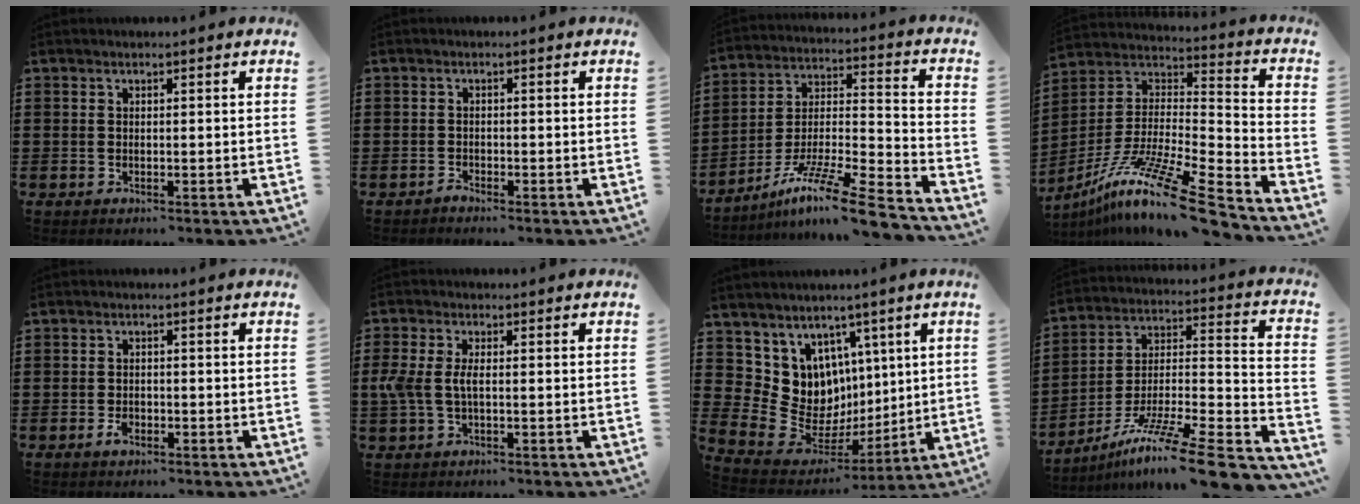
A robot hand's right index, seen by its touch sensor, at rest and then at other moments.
{"total": 1.0, "force": [-0.9, 0.3, 0.1], "torque": [-0.005, 0.001, -0.020]}
{"total": 11.8, "force": [-9.3, 0.7, 7.3], "torque": [-0.123, 0.012, -0.181]}
{"total": 15.5, "force": [-11.4, 1.0, 10.5], "torque": [-0.192, 0.022, -0.212]}
{"total": 1.8, "force": [-1.0, 0.9, 1.2], "torque": [-0.030, -0.003, -0.020]}
{"total": 4.1, "force": [-0.4, 1.8, 3.7], "torque": [-0.096, -0.006, -0.017]}
{"total": 9.2, "force": [1.9, 8.9, 1.3], "torque": [-0.079, -0.042, 0.047]}
{"total": 13.0, "force": [-9.3, 1.3, 9.0], "torque": [-0.147, 0.011, -0.169]}